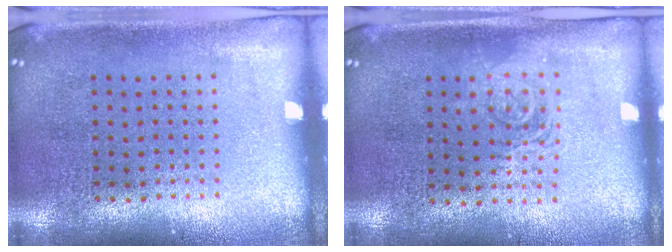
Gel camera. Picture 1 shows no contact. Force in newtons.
{"total": 1.3, "press": 1.2, "slide": 0.5}